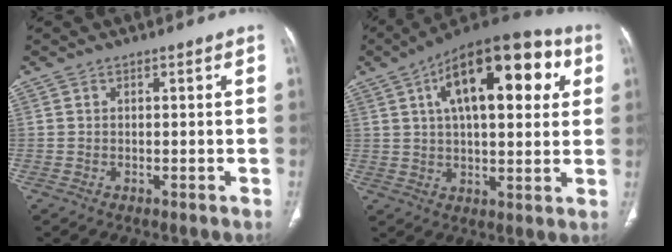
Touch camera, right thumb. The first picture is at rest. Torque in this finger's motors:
{"motor_torque": [-0.21, 3.89, 2.02, 0.75, 0.18]}